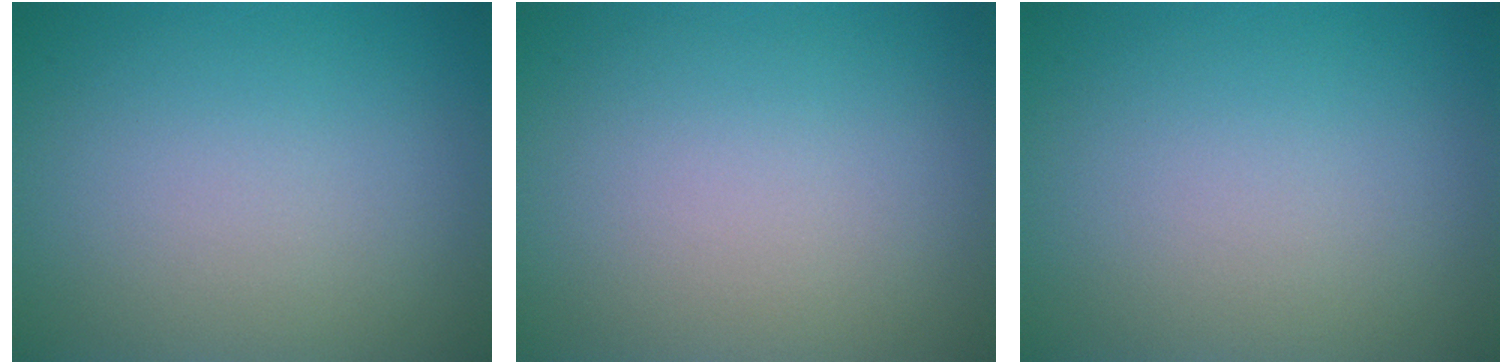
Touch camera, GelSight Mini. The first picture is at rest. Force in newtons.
{"total": 0.0}
{"total": 0.0}